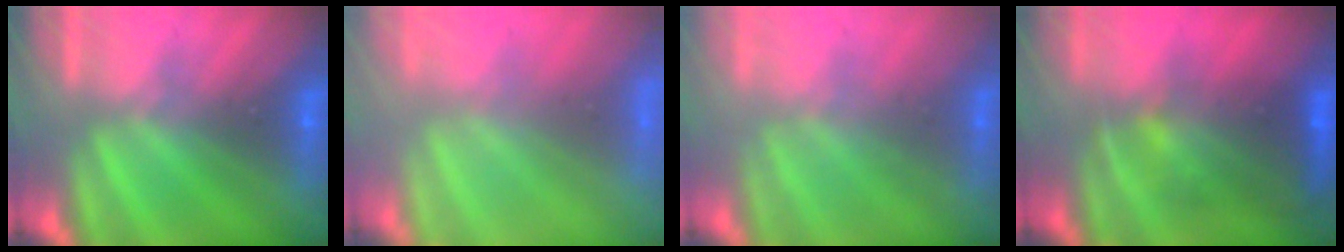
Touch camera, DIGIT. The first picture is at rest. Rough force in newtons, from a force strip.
{"total": 6.5}
{"total": 2.3}
{"total": 8.0}